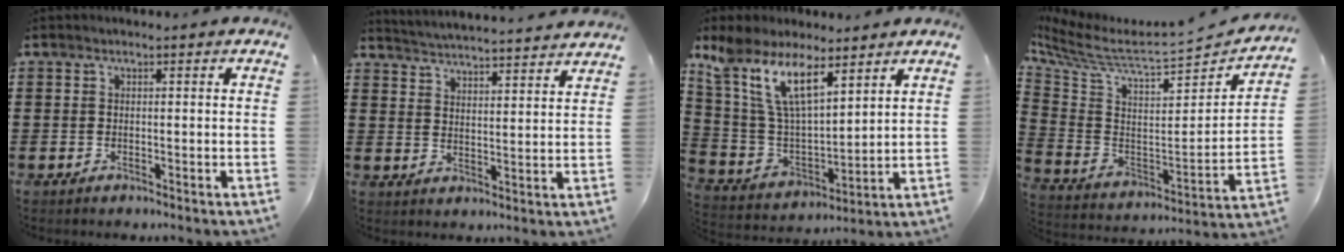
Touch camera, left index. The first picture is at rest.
{"total": 3.9, "force": [3.8, -0.9, -0.1], "torque": [-0.017, -0.033, 0.062]}
{"total": 11.6, "force": [7.6, 3.9, 7.8], "torque": [-0.187, -0.024, 0.136]}
{"total": 3.9, "force": [3.0, 0.3, 2.5], "torque": [-0.071, -0.050, 0.040]}